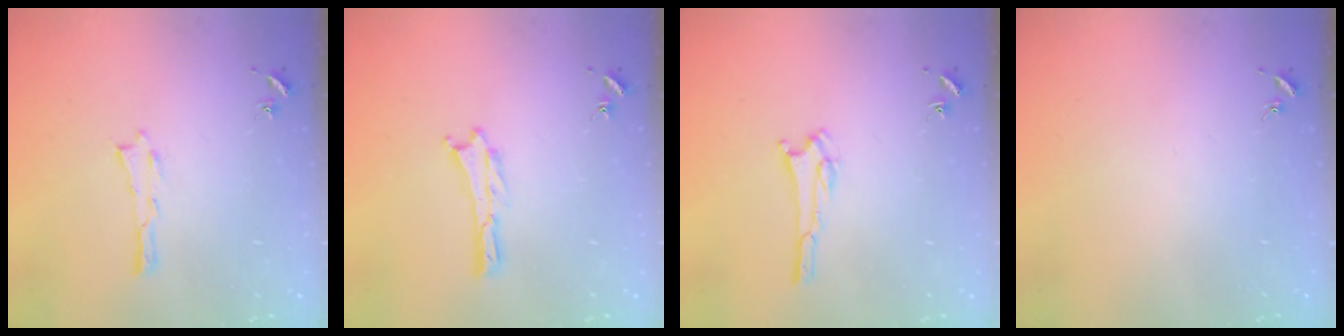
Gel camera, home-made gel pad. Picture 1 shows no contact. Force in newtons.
{"total": 0.0}
{"total": 1.9, "press": 1.9, "slide": 0.2}
{"total": 0.0}